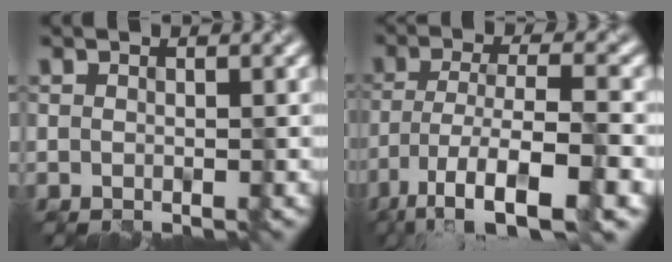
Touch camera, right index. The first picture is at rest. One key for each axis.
{"total": 10.8, "fx": -6.2, "fy": 3.1, "fz": 8.3, "tx": -0.154, "ty": -0.008, "tz": -0.110}